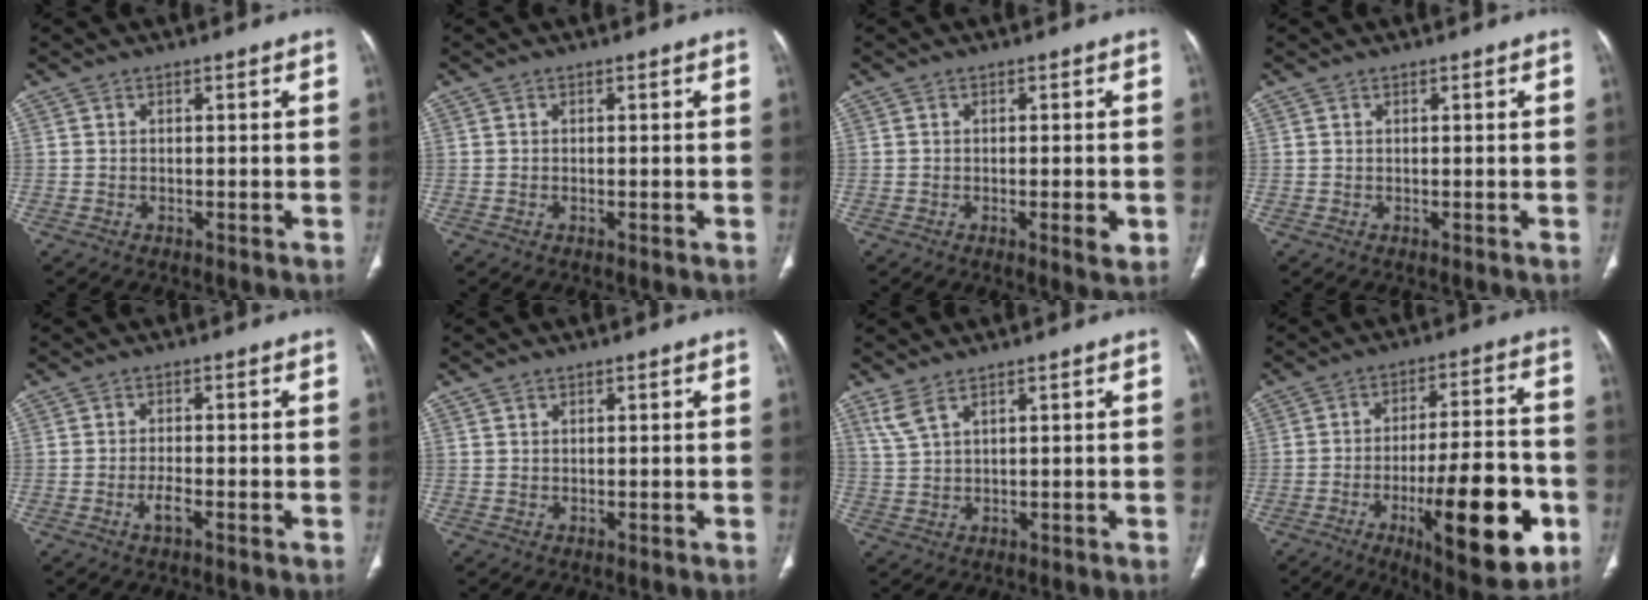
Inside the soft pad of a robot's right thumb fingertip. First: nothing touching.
{"total": 0.0}
{"total": 3.2, "force": [-0.9, 0.7, 3.0], "torque": [-0.043, -0.005, -0.012]}
{"total": 0.0}
{"total": 2.4, "force": [-1.2, 0.5, 2.0], "torque": [-0.042, 0.002, -0.025]}
{"total": 0.7, "force": [0.5, 0.4, 0.2], "torque": [0.001, -0.003, 0.008]}
{"total": 3.6, "force": [2.6, 1.0, 2.2], "torque": [-0.050, -0.002, 0.066]}
{"total": 22.1, "force": [-7.8, 6.7, 19.5], "torque": [-0.265, 0.020, -0.105]}